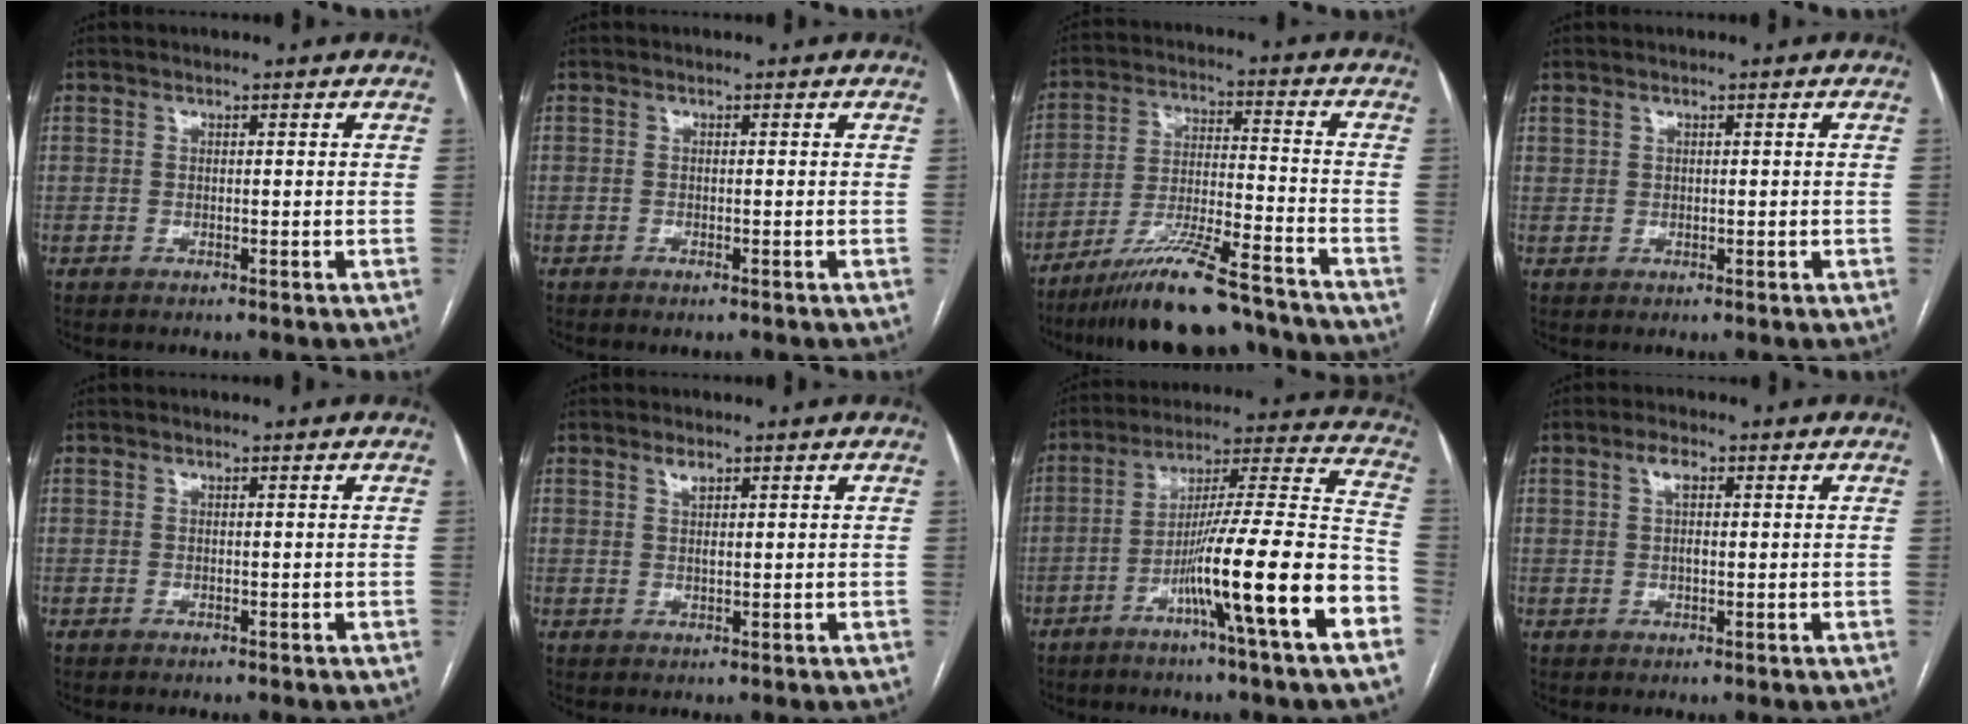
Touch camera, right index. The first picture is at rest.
{"total": 0.7, "force": [-0.5, 0.2, 0.4], "torque": [-0.005, -0.001, -0.005]}
{"total": 15.9, "force": [-13.7, 1.5, 8.0], "torque": [-0.146, -0.004, -0.230]}
{"total": 0.8, "force": [0.5, 0.6, 0.3], "torque": [-0.002, 0.003, 0.013]}
{"total": 0.0}
{"total": 1.6, "force": [1.1, 0.6, 1.1], "torque": [-0.023, 0.002, 0.022]}
{"total": 18.3, "force": [-8.0, -0.9, 16.4], "torque": [-0.254, -0.001, -0.133]}
{"total": 2.5, "force": [0.8, 1.1, 2.1], "torque": [-0.043, 0.009, 0.016]}